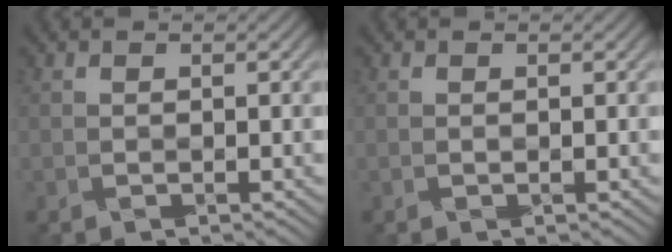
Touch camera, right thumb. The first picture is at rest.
{"total": 0.0}